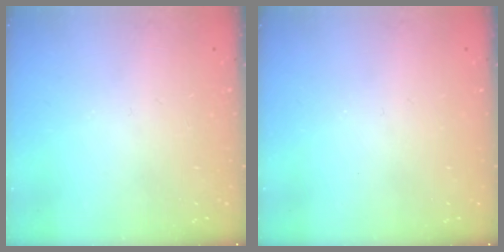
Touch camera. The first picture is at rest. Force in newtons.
{"total": 0.0}